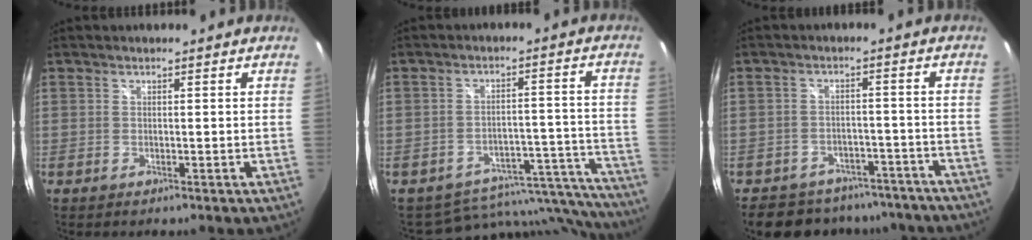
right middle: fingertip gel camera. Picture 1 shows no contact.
{"total": 16.5, "force": [-14.7, 6.0, 4.4], "torque": [-0.054, 0.027, -0.175]}
{"total": 16.7, "force": [-13.9, 7.6, 5.3], "torque": [-0.116, 0.022, -0.171]}